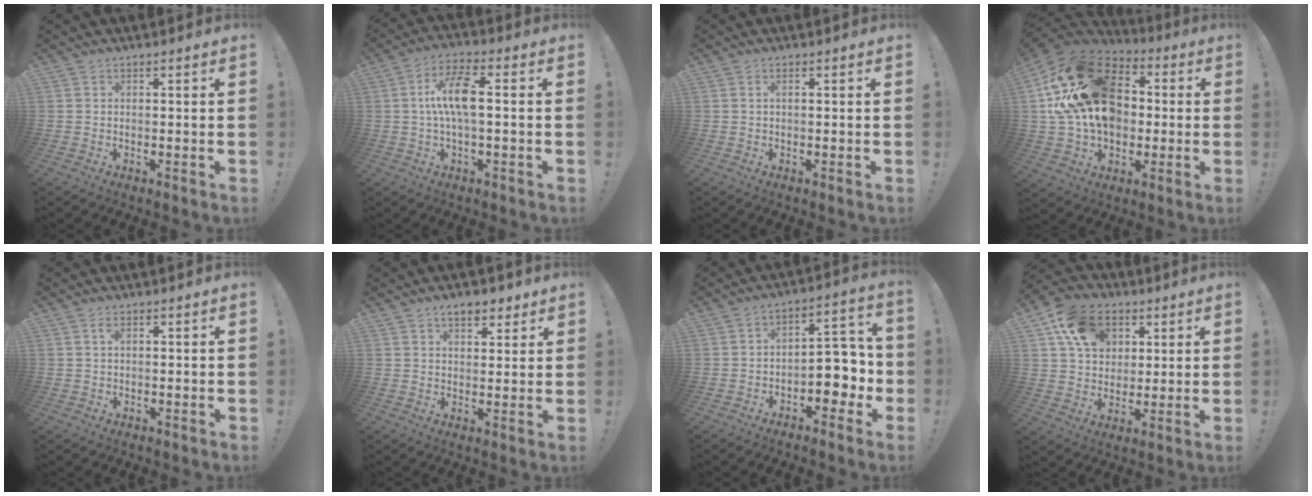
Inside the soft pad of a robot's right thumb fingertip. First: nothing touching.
{"total": 10.8, "force": [0.9, 3.7, 10.1], "torque": [-0.185, 0.005, 0.012]}
{"total": 0.9, "force": [0.3, 0.0, 0.9], "torque": [-0.019, 0.001, 0.005]}
{"total": 26.3, "force": [4.6, 19.1, 17.5], "torque": [-0.310, -0.006, 0.103]}
{"total": 1.3, "force": [0.5, 1.2, 0.3], "torque": [0.008, -0.004, 0.006]}
{"total": 5.9, "force": [4.0, 3.1, 3.1], "torque": [-0.036, -0.013, 0.069]}
{"total": 9.9, "force": [-3.8, 6.5, 6.4], "torque": [-0.057, 0.021, -0.058]}
{"total": 15.5, "force": [6.6, 11.8, 7.6], "torque": [-0.111, -0.019, 0.128]}